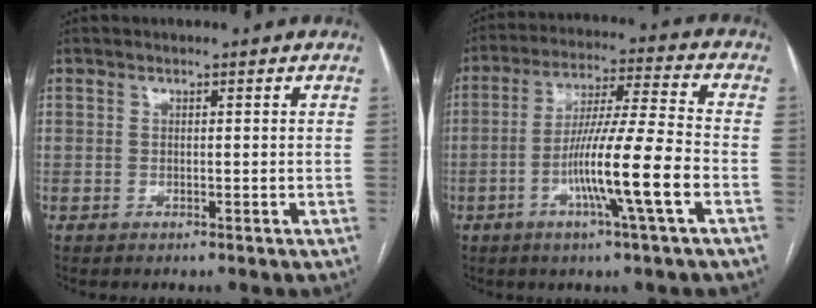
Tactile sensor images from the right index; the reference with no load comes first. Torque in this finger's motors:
{"motor_torque": [2.14, 0.00, 1.00, 0.21]}